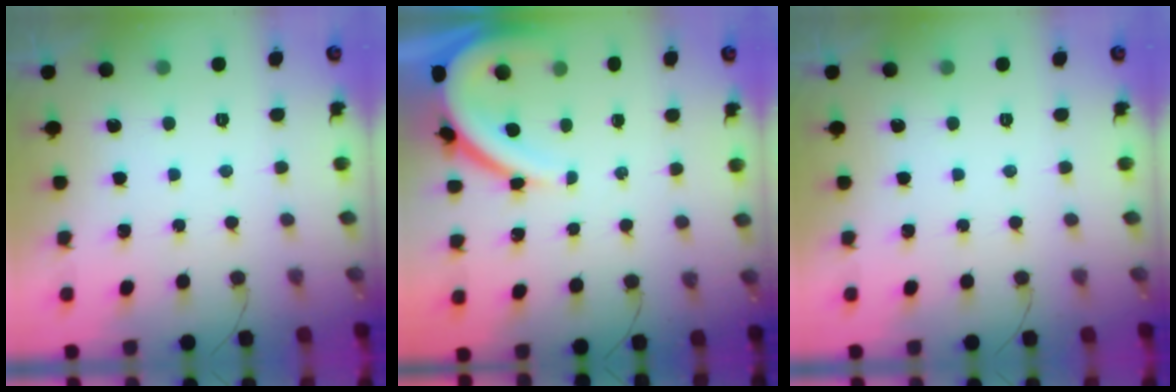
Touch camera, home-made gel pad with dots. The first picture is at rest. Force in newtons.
{"total": 9.2, "press": 9.1, "slide": 0.9}
{"total": 0.0}